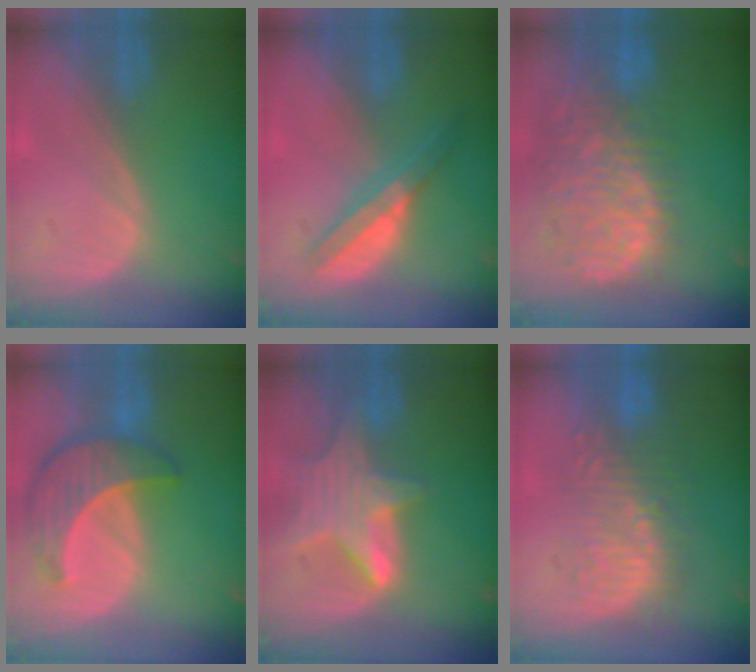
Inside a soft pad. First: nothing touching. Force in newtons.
{"total": 5.7, "press": 5.3, "slide": 2.0}
{"total": 13.6, "press": 11.2, "slide": 7.7}
{"total": 8.7, "press": 7.9, "slide": 3.7}
{"total": 7.8, "press": 7.1, "slide": 3.2}
{"total": 8.9, "press": 8.6, "slide": 2.0}